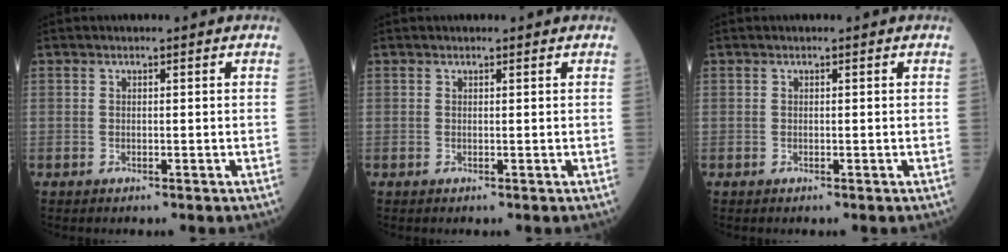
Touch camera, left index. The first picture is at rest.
{"total": 0.5, "force": [0.5, 0.1, 0.1], "torque": [-0.004, 0.007, 0.006]}
{"total": 0.0}